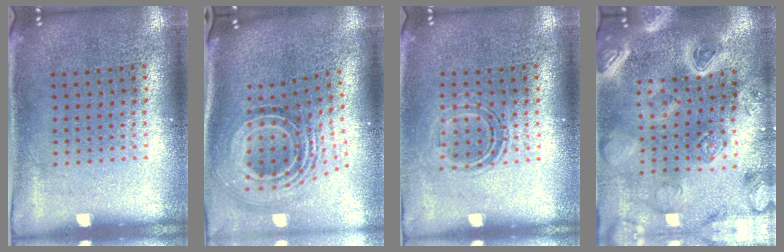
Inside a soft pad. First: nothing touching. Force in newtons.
{"total": 2.3, "press": 1.5, "slide": 1.7}
{"total": 1.1, "press": 1.0, "slide": 0.5}
{"total": 4.5, "press": 4.0, "slide": 2.2}